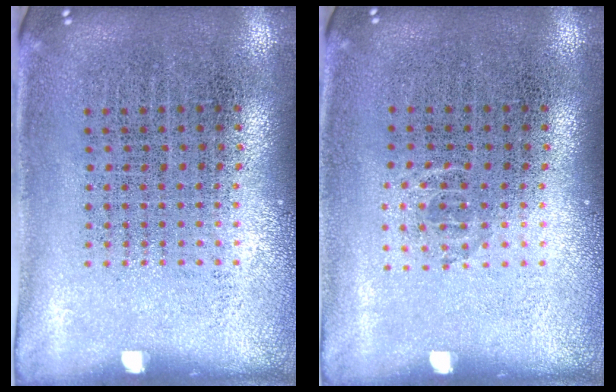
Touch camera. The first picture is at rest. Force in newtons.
{"total": 0.5, "press": 0.4, "slide": 0.4}